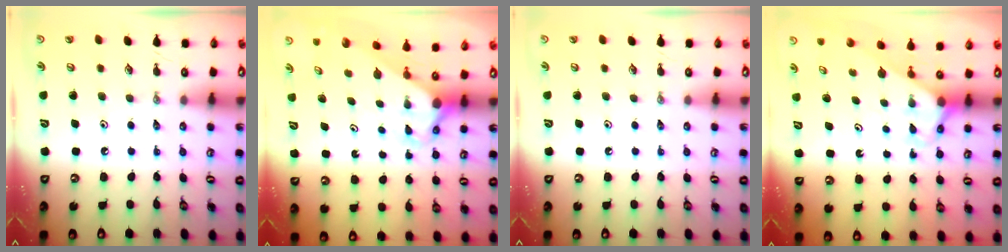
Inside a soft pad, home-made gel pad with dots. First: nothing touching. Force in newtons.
{"total": 2.9, "press": 2.9, "slide": 0.3}
{"total": 0.0}
{"total": 2.7, "press": 2.7, "slide": 0.2}